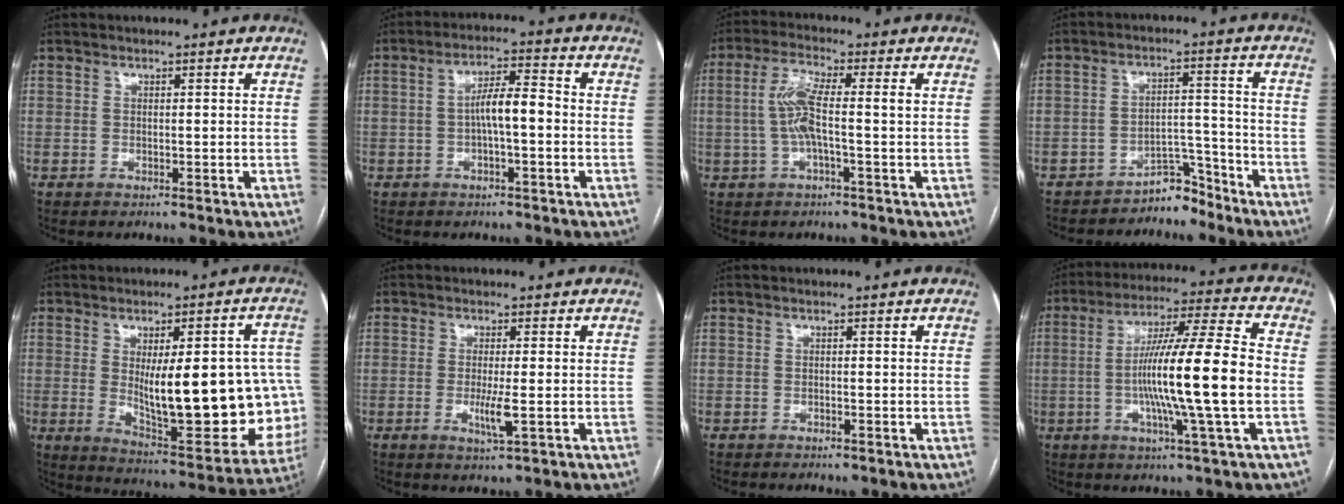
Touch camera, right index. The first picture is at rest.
{"total": 5.7, "force": [-0.7, 1.1, 5.5], "torque": [-0.099, 0.017, -0.012]}
{"total": 6.0, "force": [0.1, 0.7, 5.9], "torque": [-0.129, 0.018, -0.001]}
{"total": 4.7, "force": [-4.4, 1.6, 0.4], "torque": [0.004, 0.025, -0.067]}
{"total": 22.7, "force": [-0.6, 6.9, 21.6], "torque": [-0.228, 0.011, 0.026]}
{"total": 3.5, "force": [-0.7, 0.2, 3.4], "torque": [-0.068, -0.007, -0.009]}
{"total": 0.8, "force": [-0.6, 0.2, 0.5], "torque": [-0.010, -0.002, -0.006]}
{"total": 16.2, "force": [-2.1, -0.8, 16.1], "torque": [-0.277, 0.002, -0.043]}